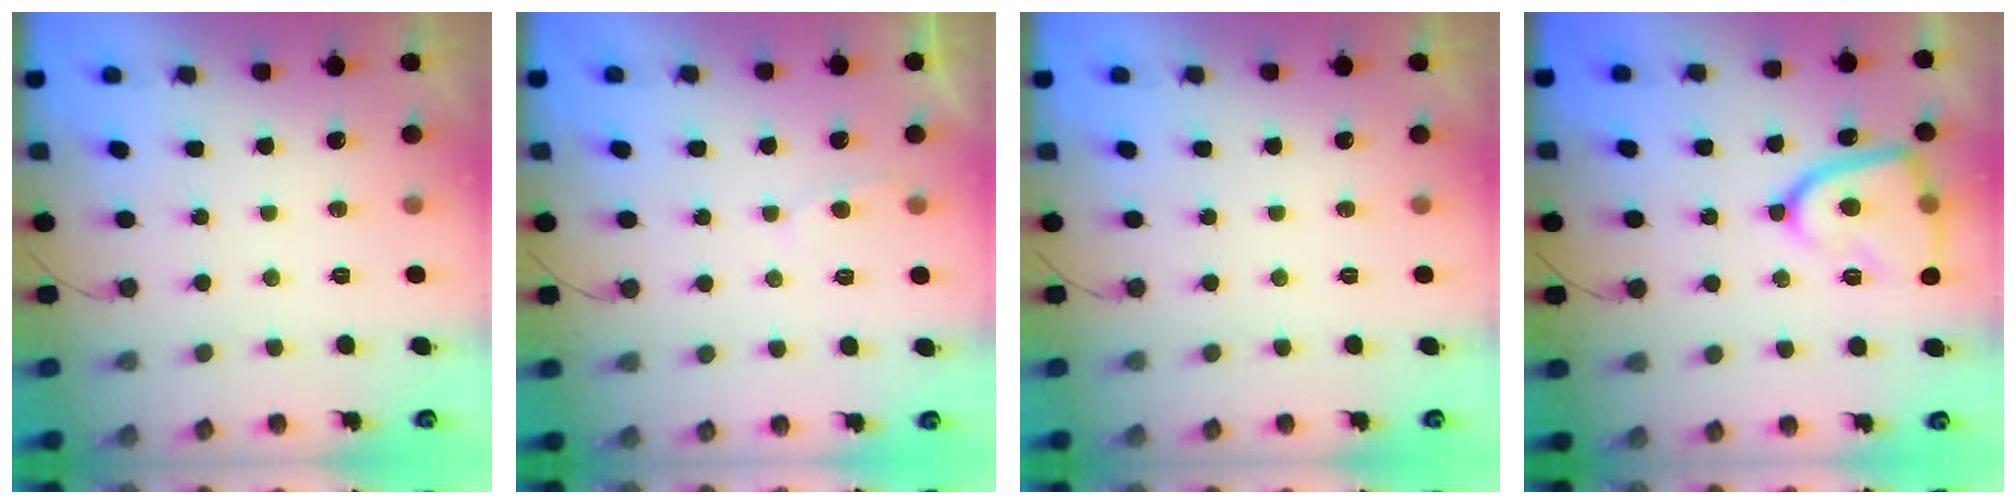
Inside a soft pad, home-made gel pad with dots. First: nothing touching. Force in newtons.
{"total": 2.1, "press": 2.1, "slide": 0.2}
{"total": 0.0}
{"total": 15.8, "press": 15.7, "slide": 1.3}